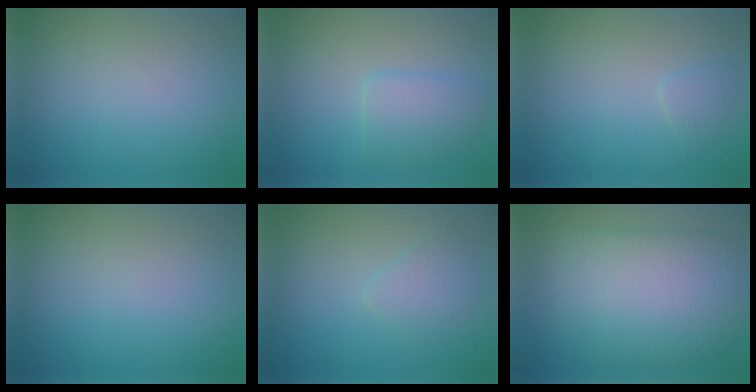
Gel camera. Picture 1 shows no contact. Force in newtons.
{"total": 2.4, "press": 2.3, "slide": 0.2}
{"total": 0.9, "press": 0.9, "slide": 0.1}
{"total": 0.0}
{"total": 1.7, "press": 1.7, "slide": 0.1}
{"total": 8.4, "press": 8.4, "slide": 0.2}